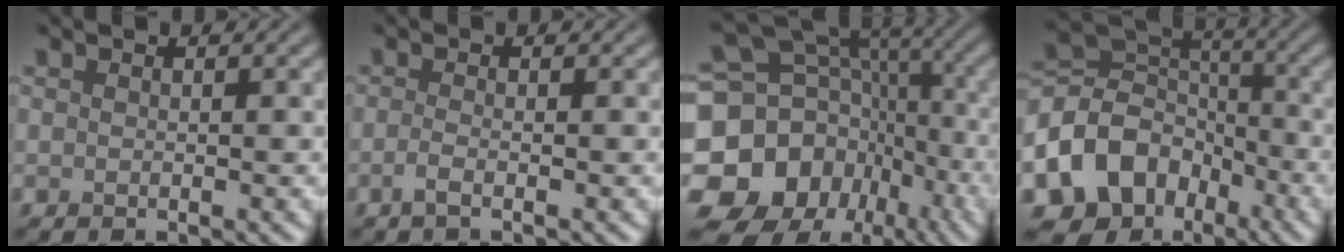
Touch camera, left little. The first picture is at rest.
{"total": 1.3, "force": [-0.6, 0.3, 1.1], "torque": [-0.021, -0.001, -0.017]}
{"total": 18.0, "force": [-5.1, 14.9, 8.7], "torque": [-0.187, 0.016, -0.083]}
{"total": 10.3, "force": [-4.9, 7.9, 4.5], "torque": [-0.103, 0.002, -0.100]}